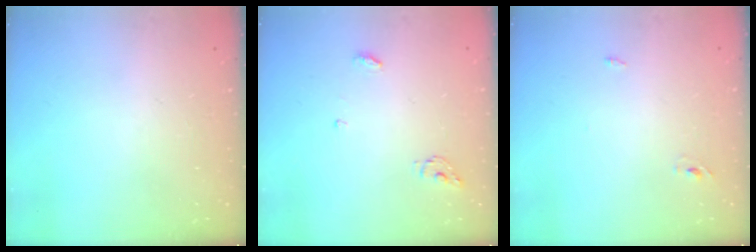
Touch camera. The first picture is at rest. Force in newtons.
{"total": 4.4, "press": 4.4, "slide": 0.3}
{"total": 2.4, "press": 2.2, "slide": 1.0}